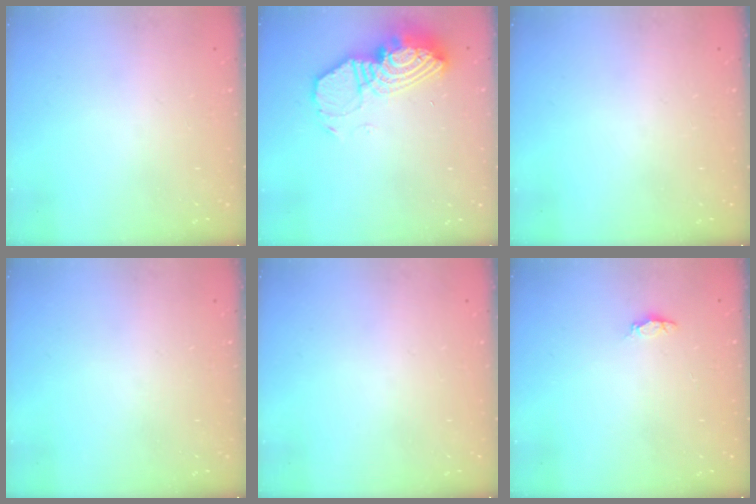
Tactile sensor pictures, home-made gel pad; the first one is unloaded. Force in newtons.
{"total": 14.8, "press": 14.8, "slide": 1.3}
{"total": 0.0}
{"total": 0.0}
{"total": 0.0}
{"total": 1.2, "press": 1.1, "slide": 0.4}